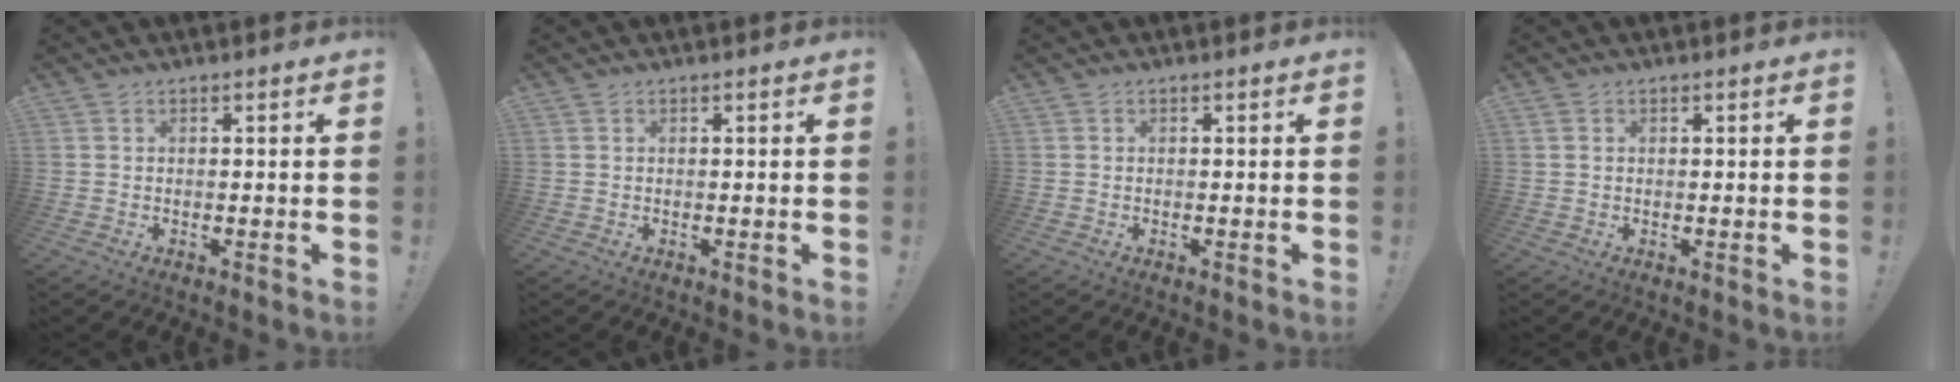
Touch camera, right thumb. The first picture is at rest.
{"total": 0.0}
{"total": 0.0}
{"total": 0.9, "force": [0.4, 0.6, 0.4], "torque": [0.000, -0.001, 0.006]}